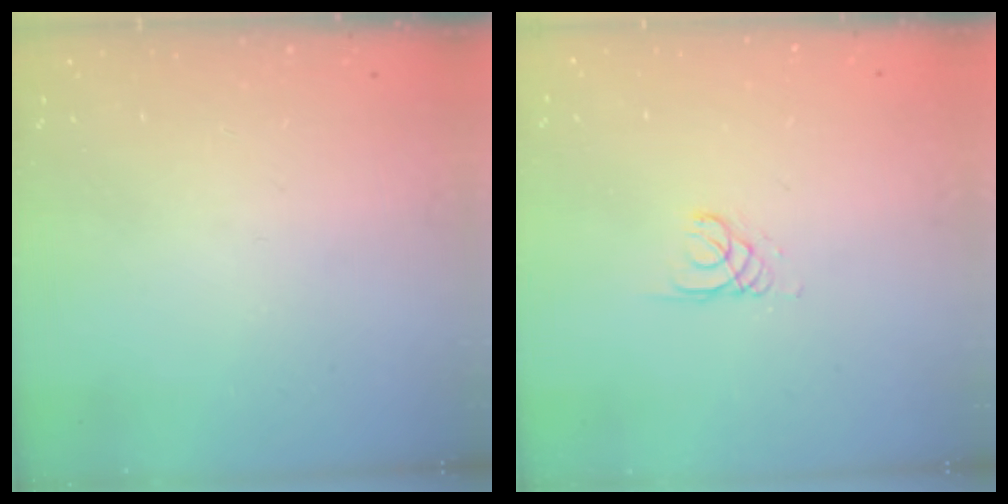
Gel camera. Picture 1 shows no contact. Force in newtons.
{"total": 1.1, "press": 1.1, "slide": 0.1}